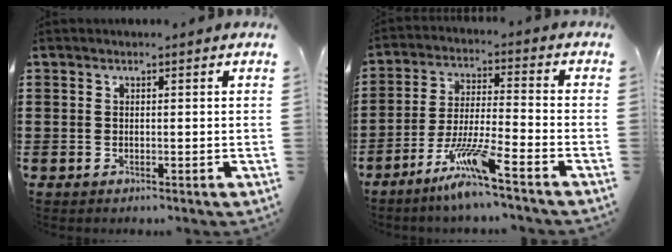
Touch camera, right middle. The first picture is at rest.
{"total": 8.7, "force": [-6.4, 0.0, 5.8], "torque": [-0.120, -0.014, -0.124]}